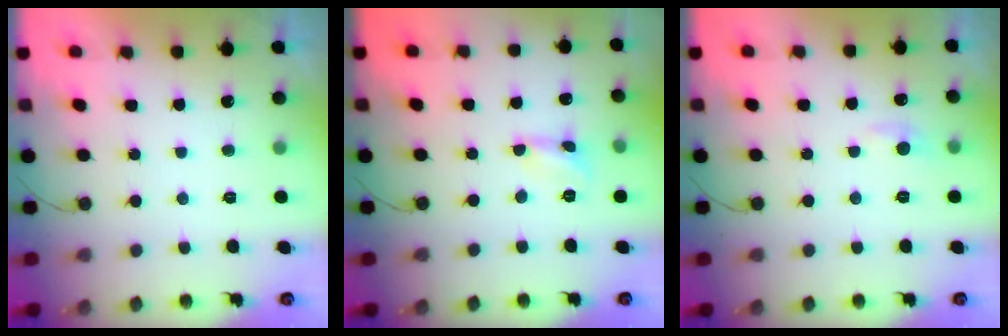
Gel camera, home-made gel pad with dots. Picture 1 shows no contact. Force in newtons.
{"total": 1.6, "press": 1.6, "slide": 0.1}
{"total": 5.6, "press": 5.6, "slide": 0.8}